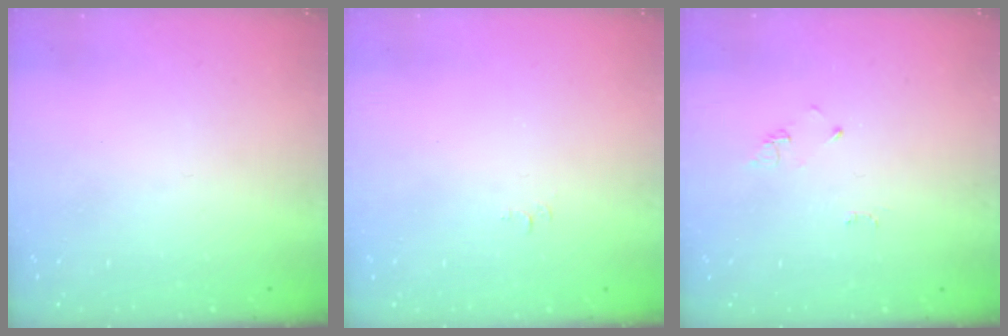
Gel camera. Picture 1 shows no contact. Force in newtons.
{"total": 4.0, "press": 3.9, "slide": 0.3}
{"total": 2.6, "press": 2.6, "slide": 0.4}